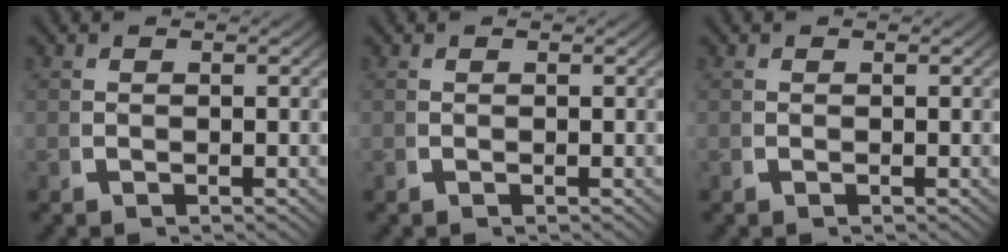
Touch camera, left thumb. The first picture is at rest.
{"total": 0.0}
{"total": 0.0}